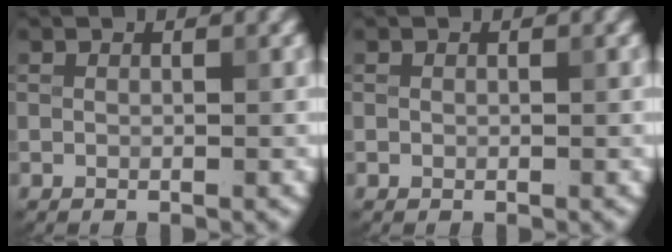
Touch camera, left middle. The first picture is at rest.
{"total": 0.0}